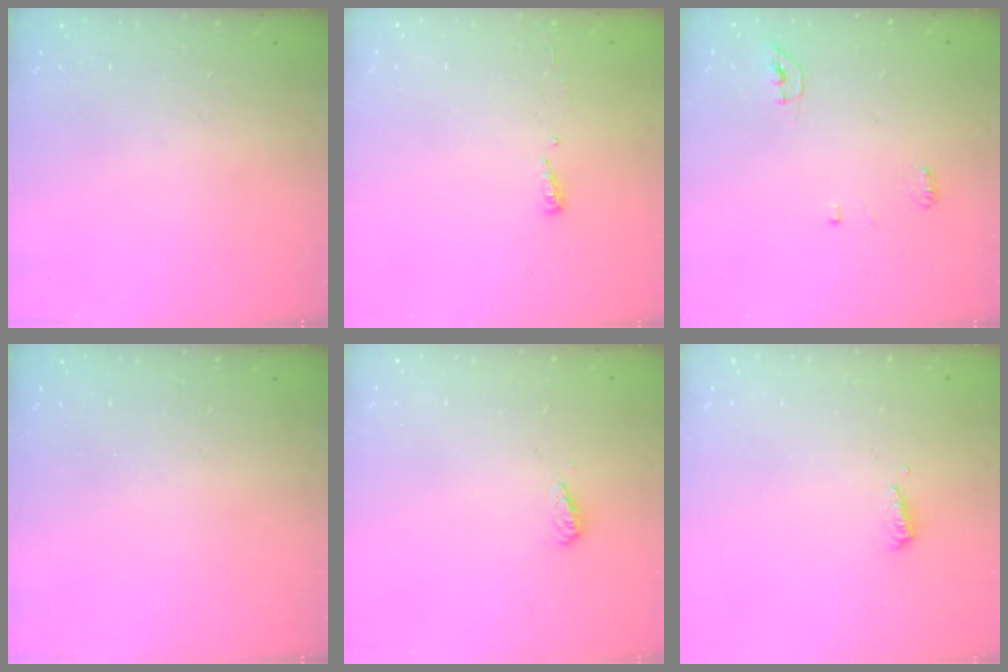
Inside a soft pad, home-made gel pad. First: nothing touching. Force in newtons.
{"total": 2.9, "press": 2.9, "slide": 0.4}
{"total": 4.4, "press": 4.3, "slide": 0.8}
{"total": 0.0}
{"total": 3.0, "press": 2.9, "slide": 0.6}
{"total": 3.1, "press": 3.1, "slide": 0.3}